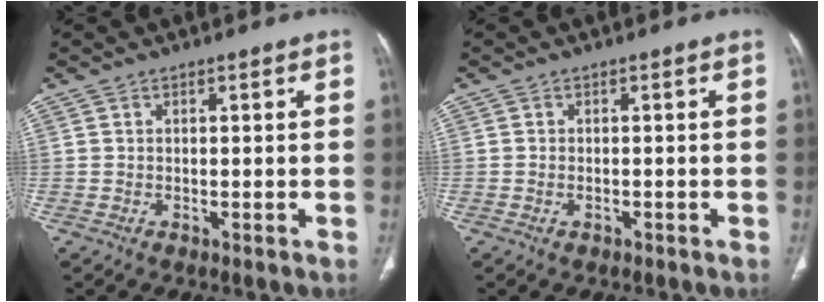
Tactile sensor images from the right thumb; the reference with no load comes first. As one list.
[{"total": 0.7, "force": [-0.3, 0.5, 0.4], "torque": [-0.012, 0.005, -0.002]}]